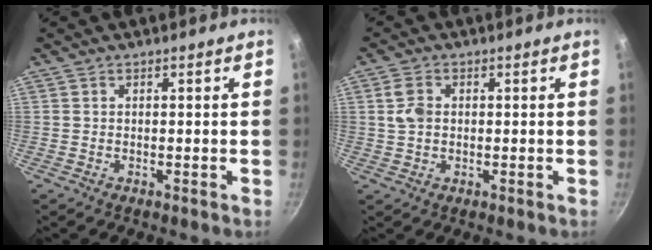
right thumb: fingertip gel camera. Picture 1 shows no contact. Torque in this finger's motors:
{"motor_torque": [0.05, 0.02, 0.30, 0.38, -0.01]}